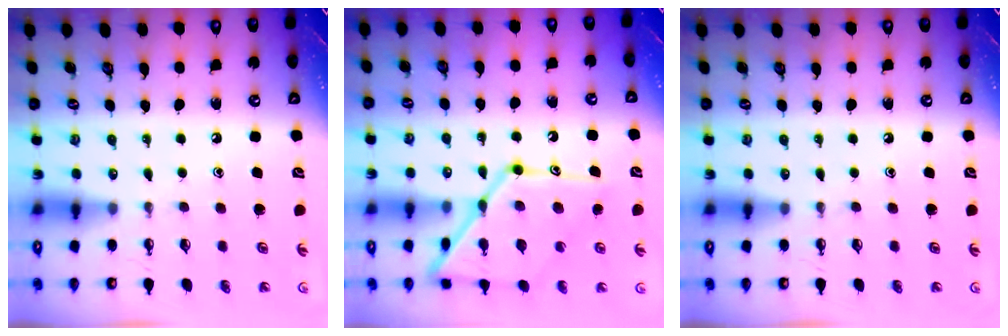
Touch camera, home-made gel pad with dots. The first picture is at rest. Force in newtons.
{"total": 17.0, "press": 16.9, "slide": 1.4}
{"total": 0.0}